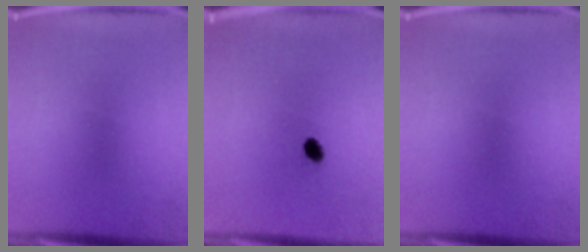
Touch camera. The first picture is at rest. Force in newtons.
{"total": 1.7}
{"total": 0.0}